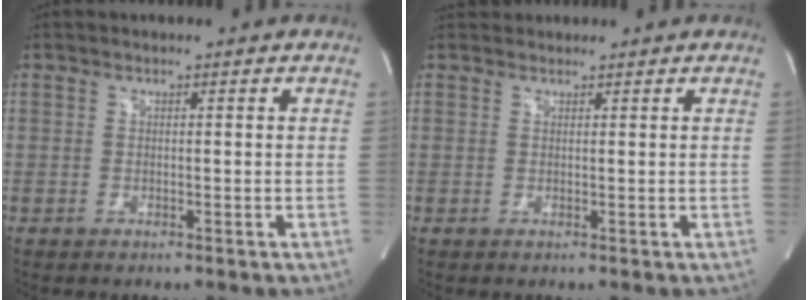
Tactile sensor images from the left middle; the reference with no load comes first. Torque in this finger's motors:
{"motor_torque": [0.20, -0.11, -0.11, 0.00]}